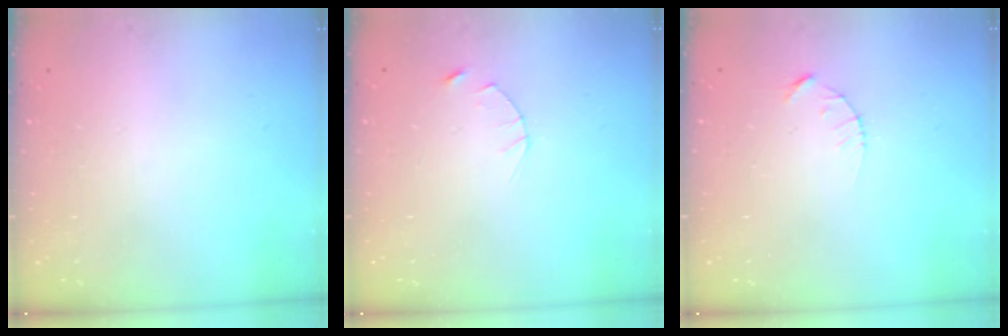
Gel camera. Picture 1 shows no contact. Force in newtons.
{"total": 2.5, "press": 2.4, "slide": 0.3}
{"total": 2.1, "press": 2.1, "slide": 0.3}